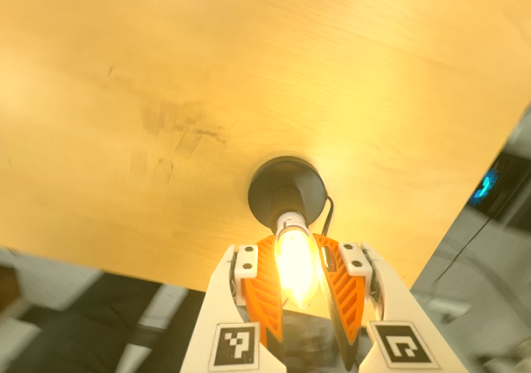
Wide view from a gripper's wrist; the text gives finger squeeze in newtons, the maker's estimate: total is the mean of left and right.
{"total": 13.5, "left": 12.9, "right": 14.1}